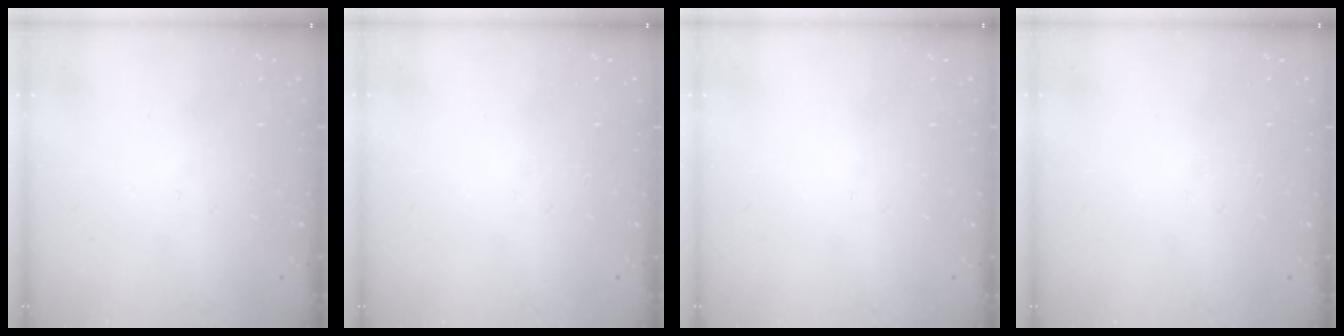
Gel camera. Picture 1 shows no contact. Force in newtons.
{"total": 0.0}
{"total": 0.0}
{"total": 0.0}